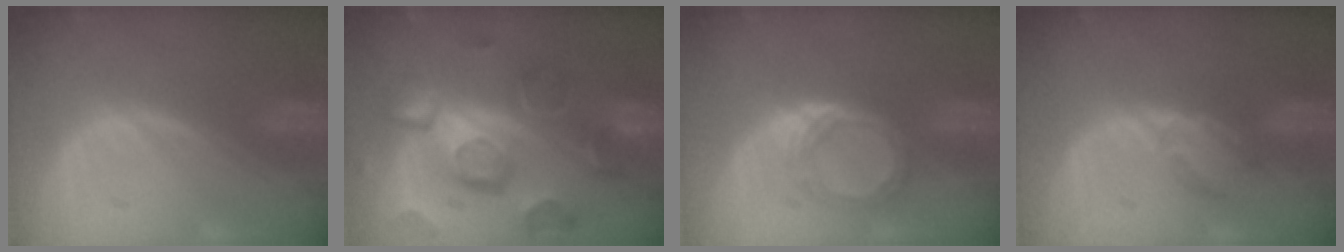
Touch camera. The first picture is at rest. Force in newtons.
{"total": 12.4, "press": 10.7, "slide": 6.2}
{"total": 5.6, "press": 4.9, "slide": 2.7}
{"total": 2.8, "press": 2.8, "slide": 0.3}